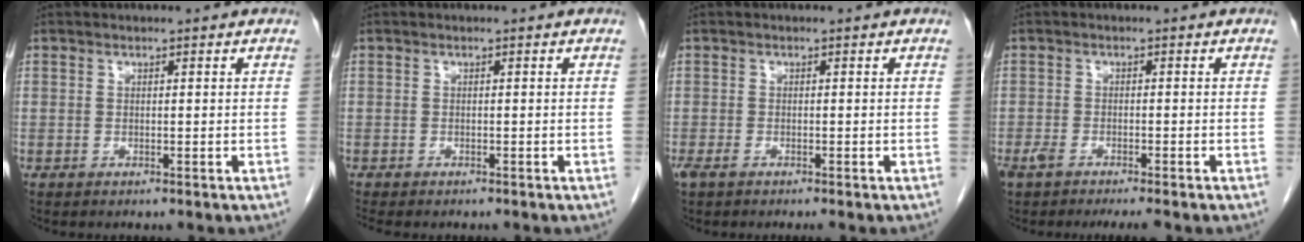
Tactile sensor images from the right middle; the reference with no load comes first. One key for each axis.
{"total": 3.2, "fx": -2.8, "fy": 0.9, "fz": 1.3, "tx": -0.018, "ty": -0.007, "tz": -0.037}
{"total": 2.1, "fx": -1.6, "fy": 0.4, "fz": 1.3, "tx": -0.024, "ty": -0.006, "tz": -0.026}
{"total": 5.6, "fx": -4.4, "fy": 1.0, "fz": 3.3, "tx": -0.049, "ty": -0.007, "tz": -0.069}